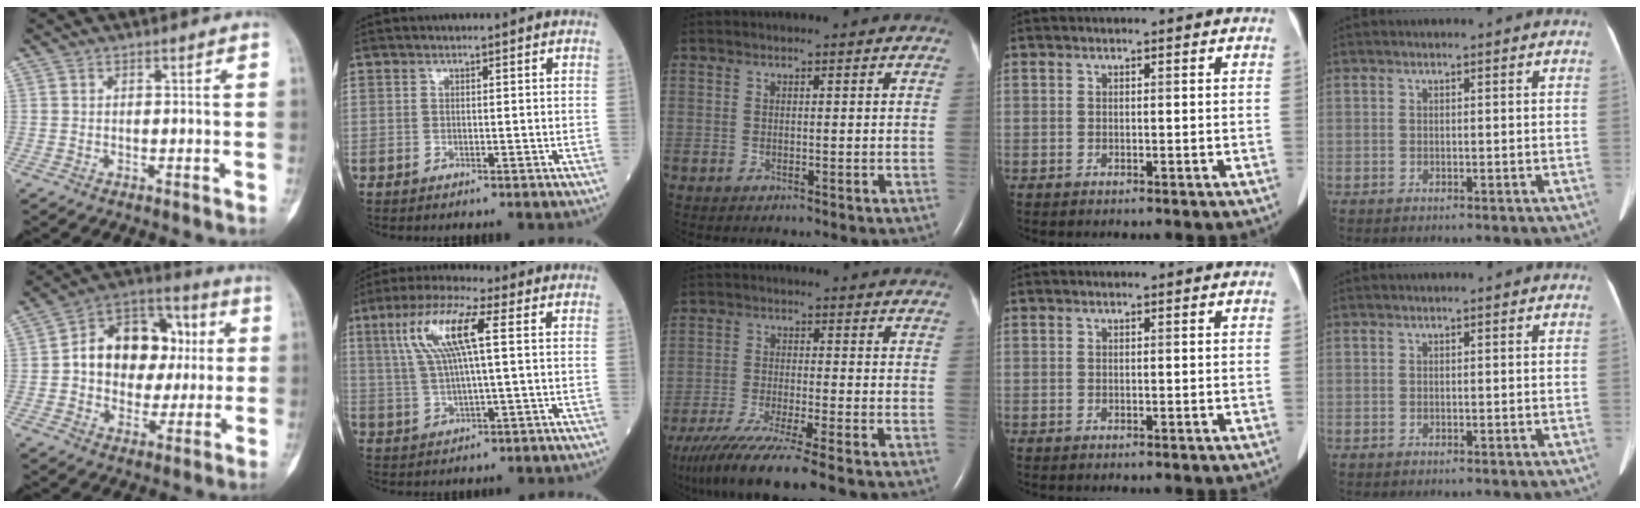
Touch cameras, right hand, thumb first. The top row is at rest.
{"thumb": {"total": 18.0, "force": [1.8, 13.3, 12.0], "torque": [-0.129, 0.029, 0.023]}, "index": {"total": 10.3, "force": [2.9, 1.3, 9.8], "torque": [-0.206, 0.019, 0.055]}, "middle": {"total": 12.6, "force": [-9.7, 0.0, 8.1], "torque": [-0.148, -0.040, -0.162]}}